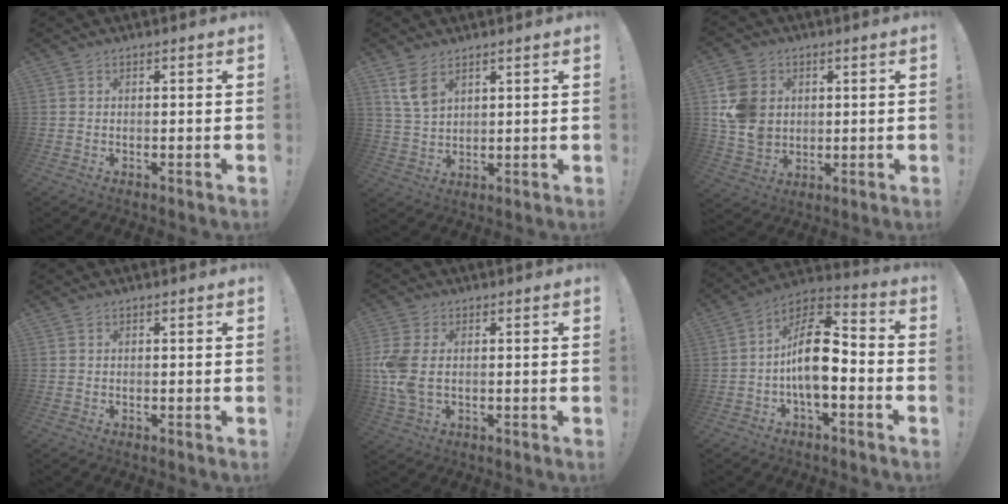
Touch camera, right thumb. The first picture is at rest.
{"total": 7.1, "force": [4.1, 3.9, 4.2], "torque": [-0.072, -0.020, 0.077]}
{"total": 13.6, "force": [2.6, 11.6, 6.7], "torque": [-0.135, -0.006, 0.055]}
{"total": 0.0}
{"total": 8.7, "force": [0.6, 5.6, 6.7], "torque": [-0.149, -0.009, 0.013]}
{"total": 15.1, "force": [-2.4, 7.3, 13.0], "torque": [-0.215, 0.019, -0.040]}